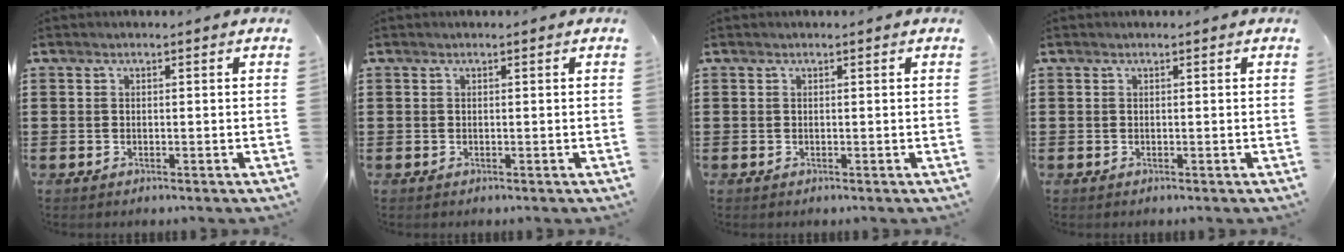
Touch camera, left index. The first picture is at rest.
{"total": 0.0}
{"total": 0.0}
{"total": 0.0}